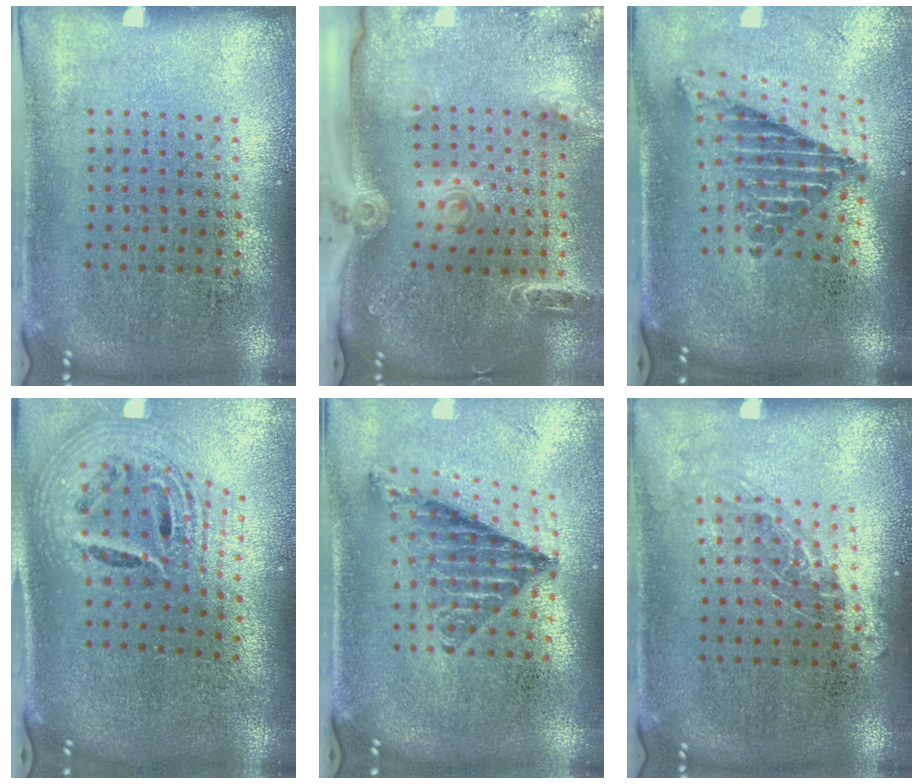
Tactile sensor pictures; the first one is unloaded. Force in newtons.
{"total": 2.6, "press": 1.9, "slide": 1.7}
{"total": 2.5, "press": 1.7, "slide": 1.9}
{"total": 2.3, "press": 1.6, "slide": 1.7}
{"total": 1.1, "press": 1.0, "slide": 0.5}
{"total": 1.0, "press": 0.9, "slide": 0.5}